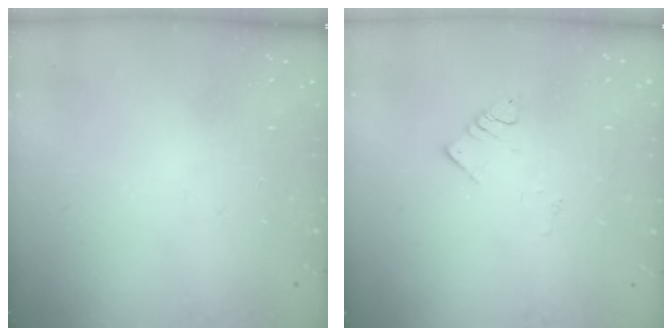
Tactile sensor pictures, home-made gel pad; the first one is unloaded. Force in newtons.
{"total": 3.3, "press": 3.3, "slide": 0.4}